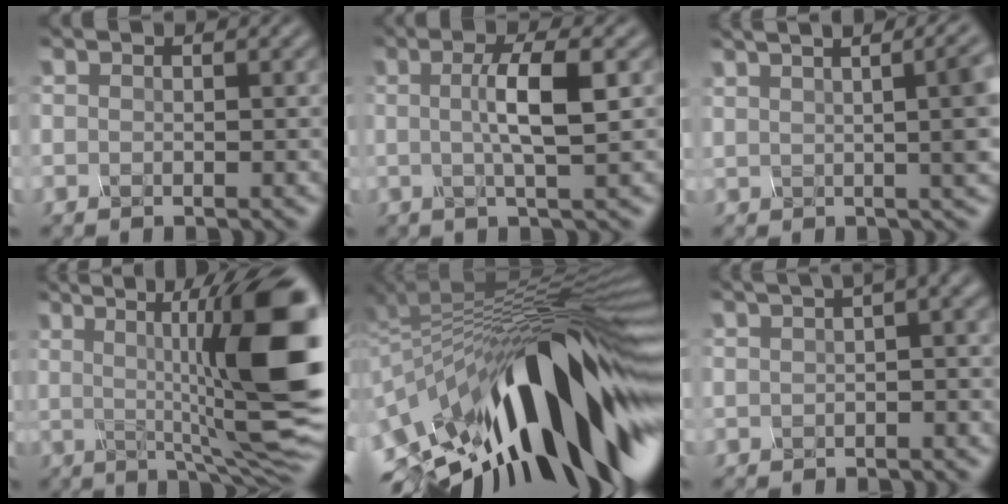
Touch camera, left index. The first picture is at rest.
{"total": 3.2, "force": [0.5, -0.2, 3.1], "torque": [-0.073, 0.006, 0.020]}
{"total": 11.4, "force": [3.0, 4.4, 10.1], "torque": [-0.069, 0.074, 0.034]}
{"total": 13.1, "force": [1.2, 2.4, 12.8], "torque": [-0.167, 0.015, 0.036]}
{"total": 12.3, "force": [-3.6, 4.2, 11.0], "torque": [-0.172, 0.026, -0.050]}
{"total": 8.9, "force": [1.0, 3.1, 8.3], "torque": [-0.073, 0.038, 0.016]}